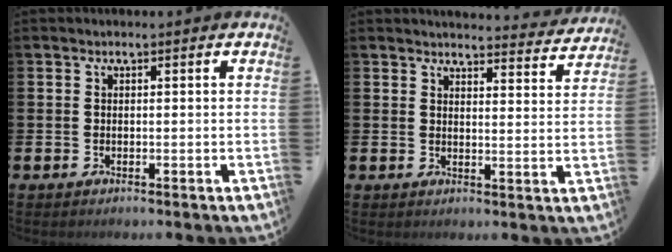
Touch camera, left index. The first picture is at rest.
{"total": 4.1, "force": [4.1, 0.3, 0.4], "torque": [-0.003, -0.033, 0.068]}